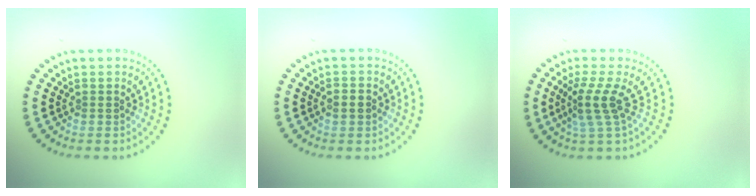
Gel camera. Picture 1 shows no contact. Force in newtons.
{"total": 1.7, "press": 1.7, "slide": 0.1}
{"total": 2.9, "press": 2.0, "slide": 2.1}